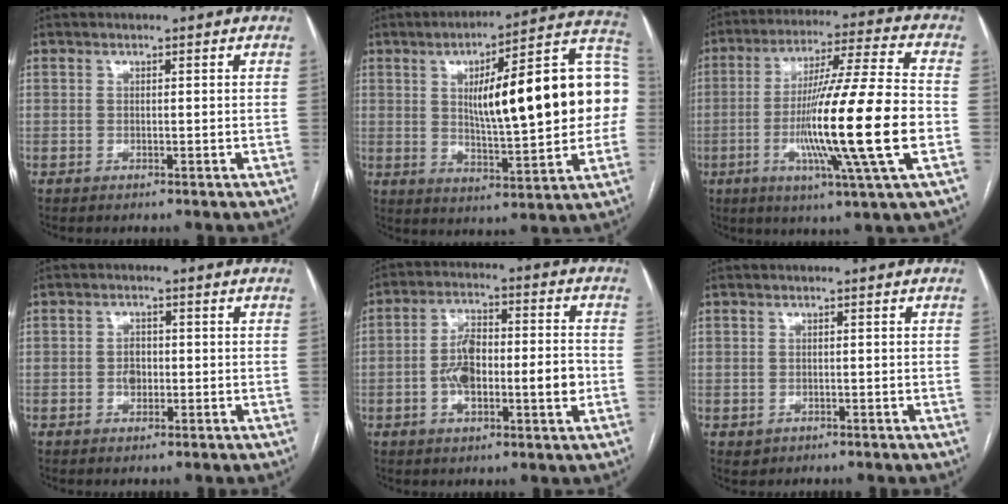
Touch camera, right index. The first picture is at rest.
{"total": 23.4, "force": [2.6, 4.8, 22.8], "torque": [-0.289, 0.044, 0.040]}
{"total": 19.6, "force": [-4.0, -1.0, 19.2], "torque": [-0.334, -0.015, -0.078]}
{"total": 2.4, "force": [-0.3, 1.7, 1.6], "torque": [-0.024, 0.005, -0.004]}
{"total": 11.3, "force": [-1.9, 3.8, 10.5], "torque": [-0.186, 0.023, -0.028]}
{"total": 1.3, "force": [-0.4, 1.2, 0.2], "torque": [-0.005, 0.003, 0.001]}